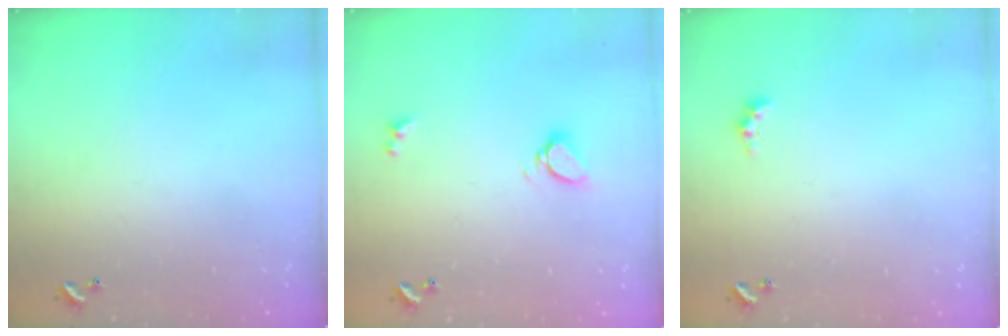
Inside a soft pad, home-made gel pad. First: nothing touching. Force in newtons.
{"total": 4.4, "press": 4.4, "slide": 0.6}
{"total": 1.1, "press": 1.1, "slide": 0.4}